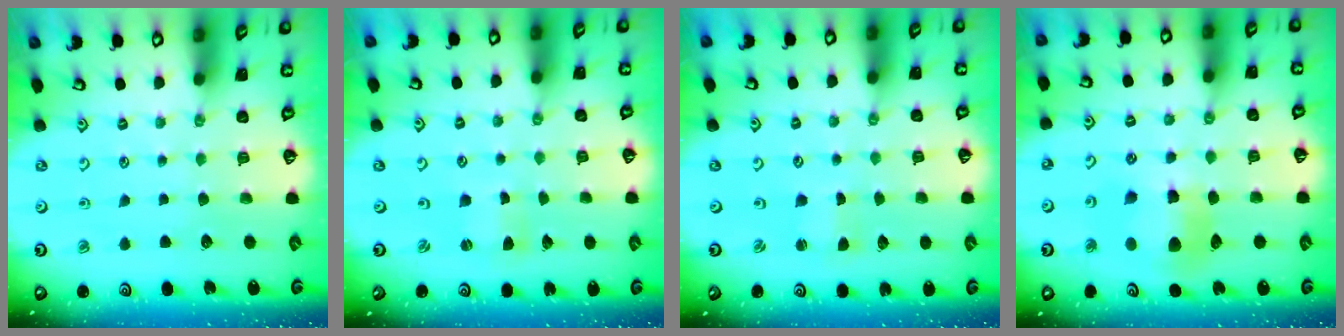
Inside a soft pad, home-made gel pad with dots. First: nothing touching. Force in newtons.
{"total": 0.5, "press": 0.5, "slide": 0.2}
{"total": 1.1, "press": 1.1, "slide": 0.2}
{"total": 9.7, "press": 9.6, "slide": 1.3}